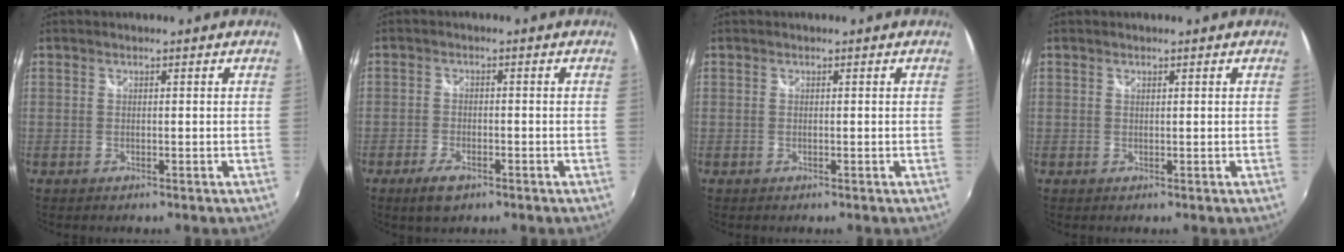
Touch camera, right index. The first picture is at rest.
{"total": 4.2, "force": [-2.7, 1.8, 2.7], "torque": [-0.067, -0.008, -0.050]}
{"total": 0.0}
{"total": 0.0}